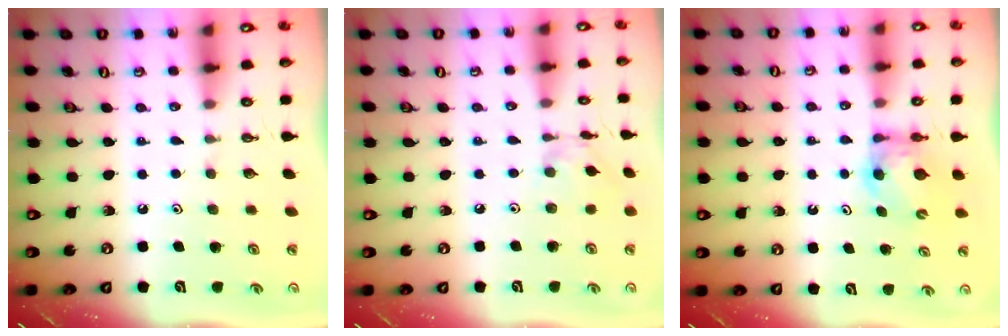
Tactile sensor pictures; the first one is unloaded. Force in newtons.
{"total": 2.7, "press": 2.7, "slide": 0.2}
{"total": 6.8, "press": 6.8, "slide": 0.5}